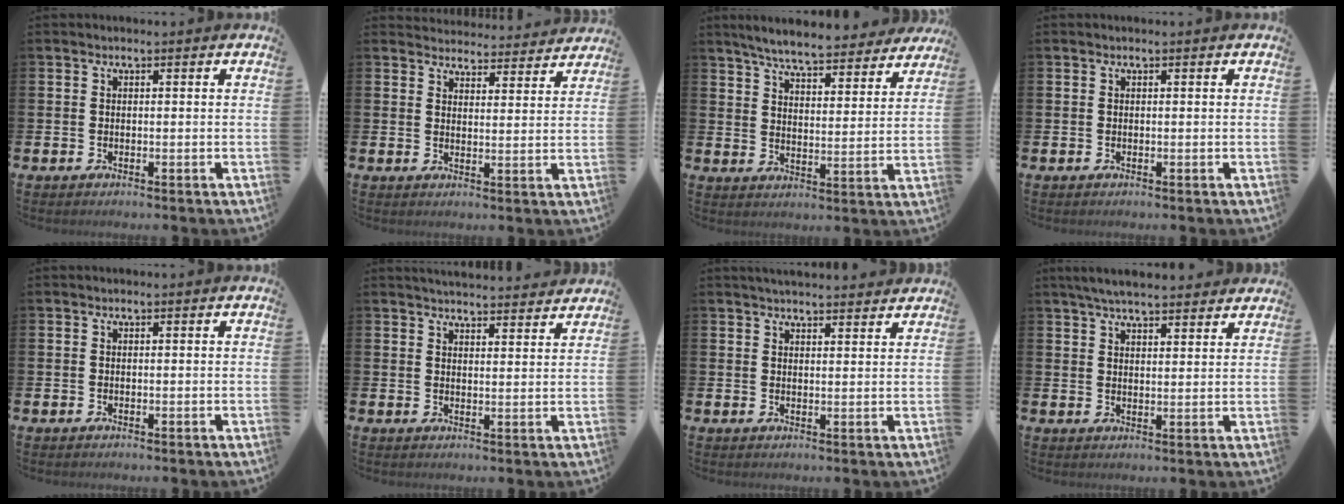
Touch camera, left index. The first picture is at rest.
{"total": 4.3, "force": [4.2, 0.9, -0.2], "torque": [0.001, -0.035, 0.072]}
{"total": 6.8, "force": [6.5, 0.8, 2.0], "torque": [-0.047, -0.046, 0.108]}
{"total": 0.0}
{"total": 0.0}
{"total": 4.1, "force": [4.1, 0.2, 0.1], "torque": [-0.007, -0.029, 0.074]}
{"total": 3.2, "force": [3.2, 0.2, 0.3], "torque": [-0.008, -0.015, 0.058]}
{"total": 5.3, "force": [5.0, 0.8, 1.6], "torque": [-0.036, -0.018, 0.090]}